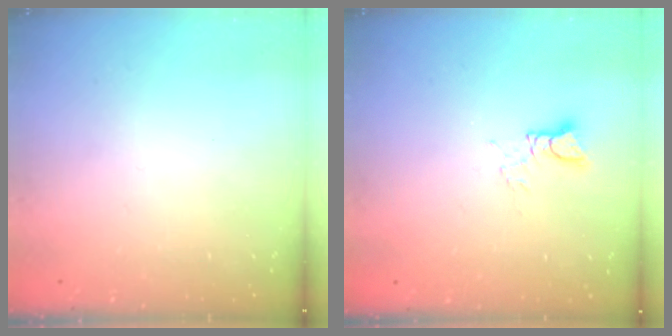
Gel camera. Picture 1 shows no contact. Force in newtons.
{"total": 2.9, "press": 2.9, "slide": 0.3}